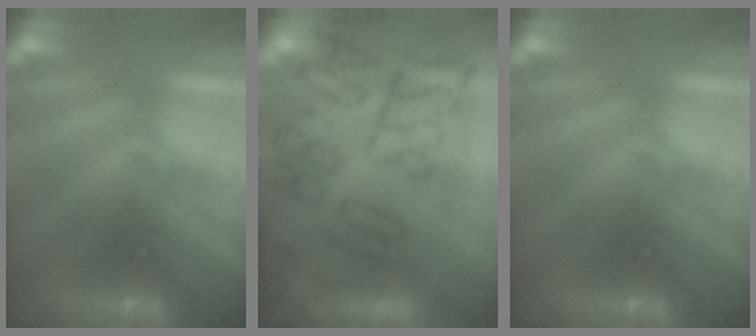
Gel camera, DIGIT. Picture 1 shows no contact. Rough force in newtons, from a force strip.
{"total": 14.6}
{"total": 0.0}